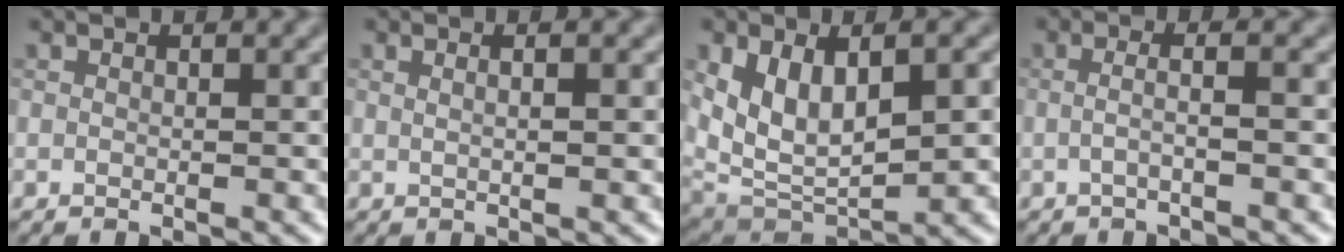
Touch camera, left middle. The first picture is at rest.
{"total": 2.7, "force": [0.9, 1.1, 2.3], "torque": [-0.014, 0.001, -0.007]}
{"total": 8.1, "force": [1.2, 4.3, 6.8], "torque": [-0.133, -0.008, 0.023]}
{"total": 2.2, "force": [-0.2, 0.7, 2.1], "torque": [-0.032, 0.000, -0.013]}